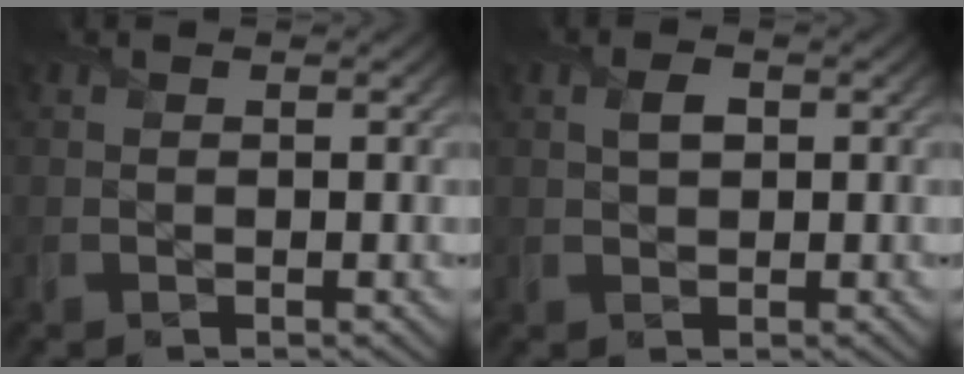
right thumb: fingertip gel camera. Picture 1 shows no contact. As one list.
[{"total": 1.8, "force": [0.5, 1.2, 1.3], "torque": [-0.028, 0.001, 0.008]}]